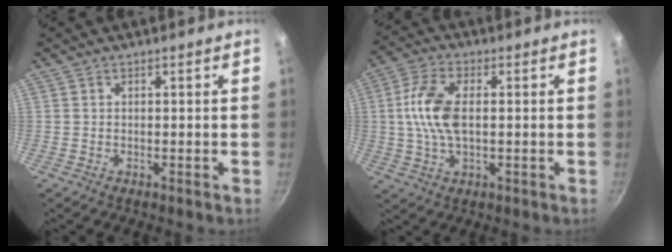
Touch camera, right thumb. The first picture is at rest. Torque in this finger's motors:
{"motor_torque": [0.69, 0.55, 1.33, -0.31, 0.29]}